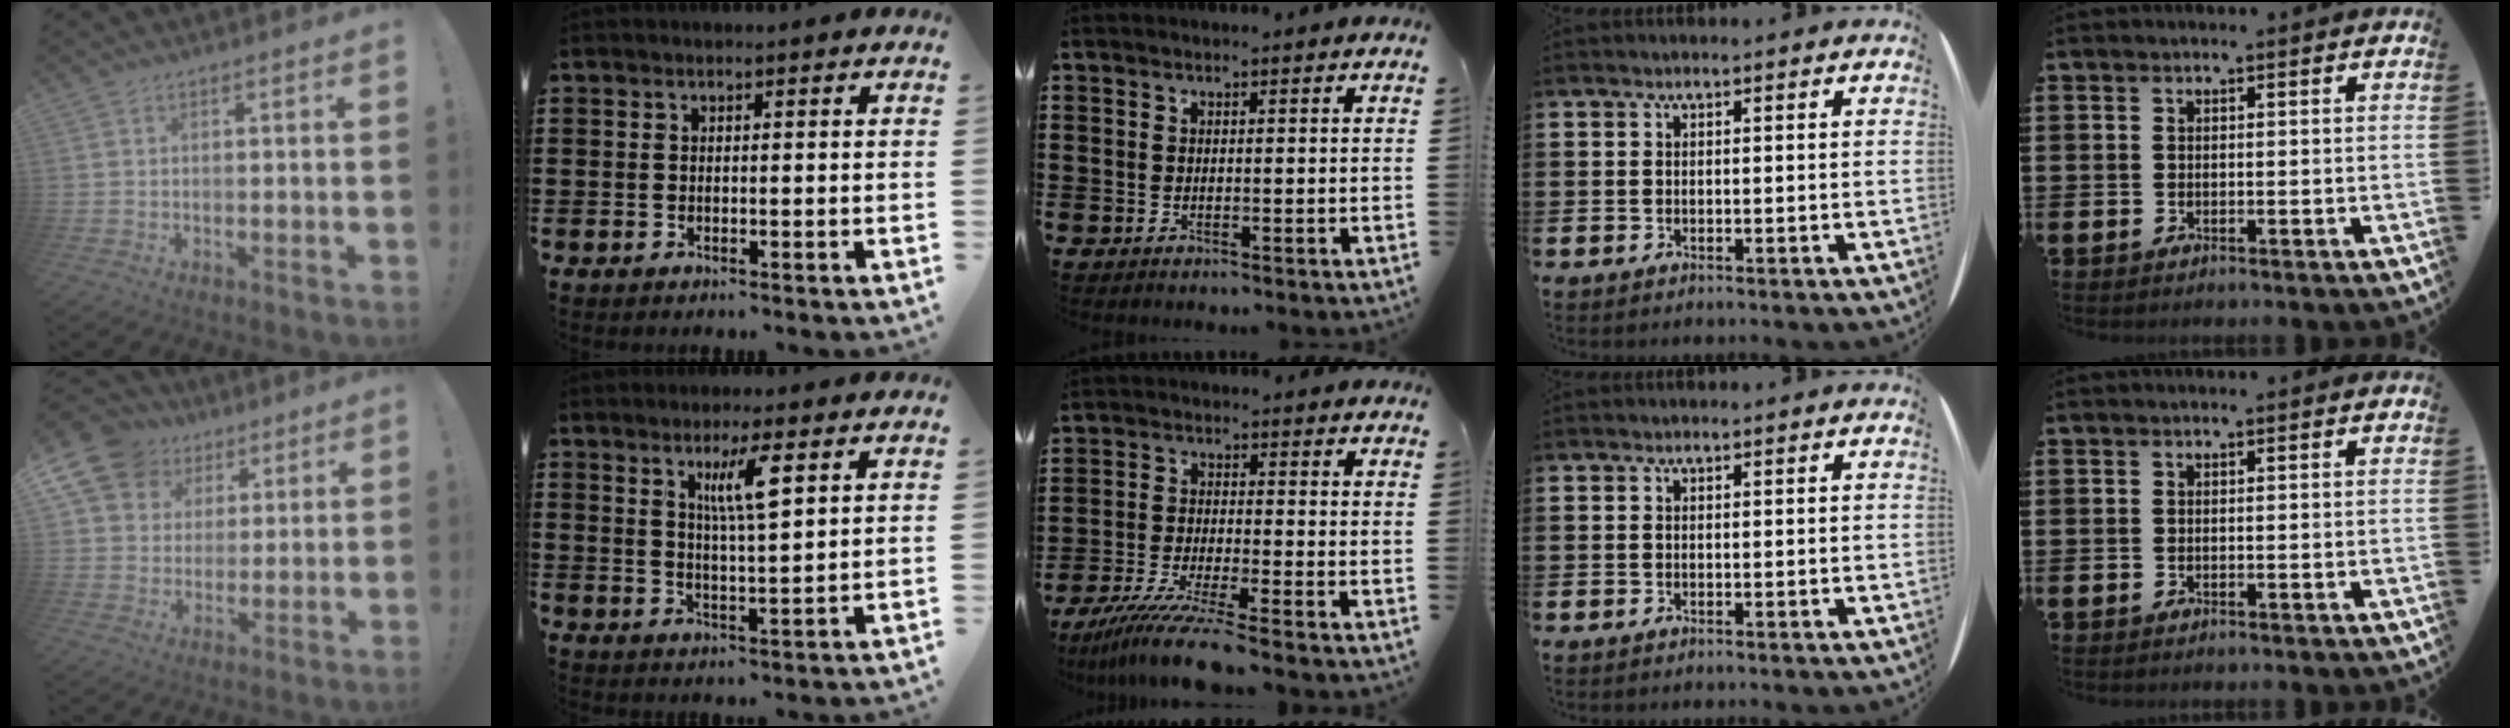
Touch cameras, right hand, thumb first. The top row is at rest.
{"thumb": {"total": 13.1, "force": [6.4, 10.5, 4.6], "torque": [-0.071, -0.037, 0.129]}, "index": {"total": 6.0, "force": [2.8, 1.0, 5.2], "torque": [-0.101, 0.005, 0.042]}, "middle": {"total": 6.9, "force": [-5.8, -0.5, 3.7], "torque": [-0.083, -0.022, -0.111]}}